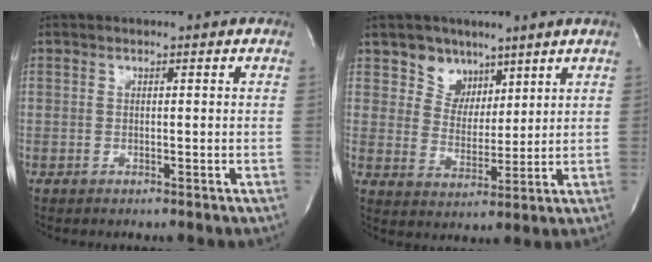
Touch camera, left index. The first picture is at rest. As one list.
[{"total": 5.2, "force": [3.7, 3.6, 0.5], "torque": [-0.008, -0.001, 0.073]}]